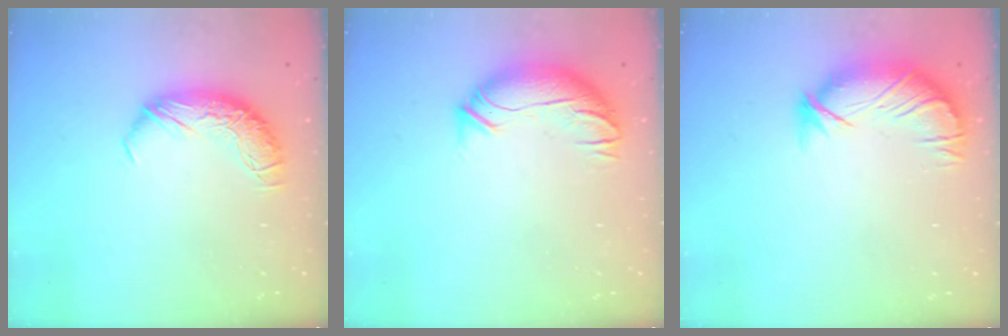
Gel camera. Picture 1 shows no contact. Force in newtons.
{"total": 3.6, "press": 2.4, "slide": 2.7}
{"total": 3.9, "press": 3.4, "slide": 1.9}